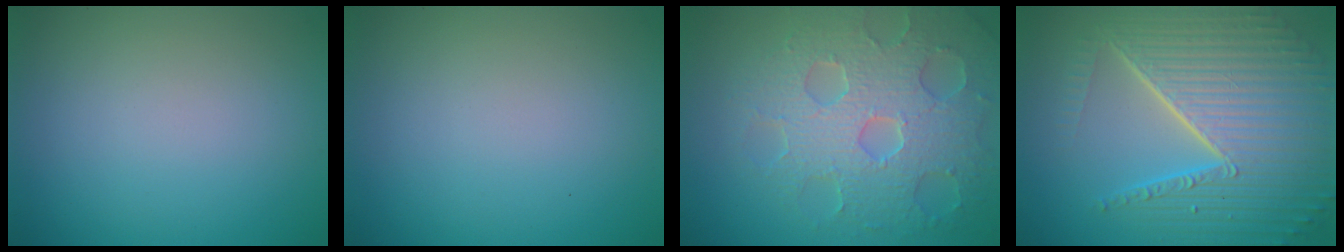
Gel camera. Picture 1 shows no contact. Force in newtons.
{"total": 0.0}
{"total": 7.5, "press": 5.8, "slide": 4.8}
{"total": 10.0, "press": 6.3, "slide": 7.8}